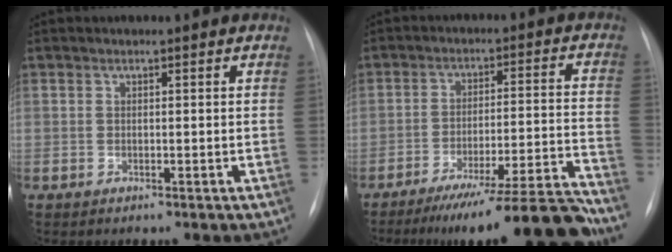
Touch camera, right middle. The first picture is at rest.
{"total": 17.7, "force": [-15.5, -1.5, 8.4], "torque": [-0.084, 0.004, -0.233]}